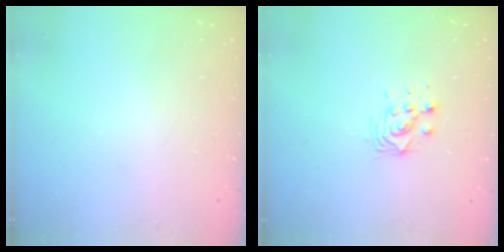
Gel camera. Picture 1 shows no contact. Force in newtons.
{"total": 6.2, "press": 6.2, "slide": 0.2}